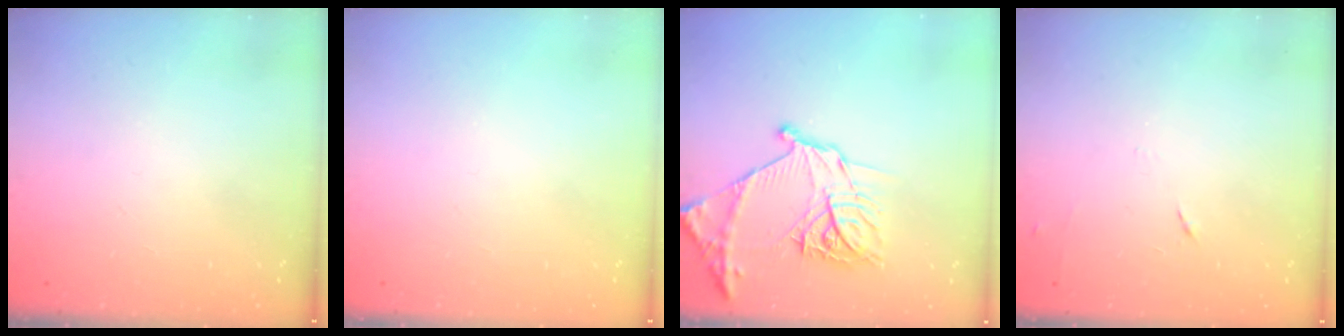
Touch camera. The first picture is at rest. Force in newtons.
{"total": 0.0}
{"total": 18.4, "press": 18.3, "slide": 1.9}
{"total": 4.3, "press": 4.3, "slide": 0.6}